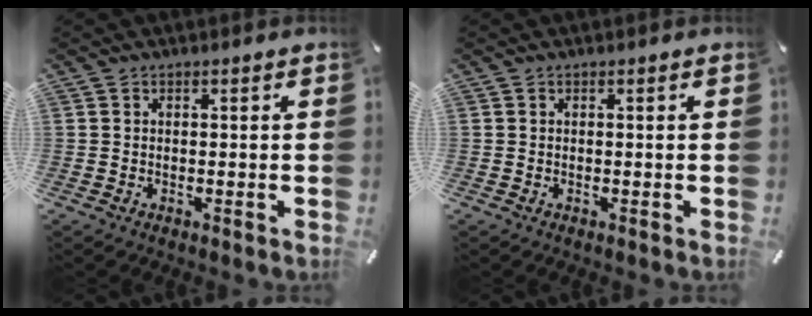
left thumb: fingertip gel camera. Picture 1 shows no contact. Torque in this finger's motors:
{"motor_torque": [0.02, 0.02, 0.00, 0.00, 0.00]}